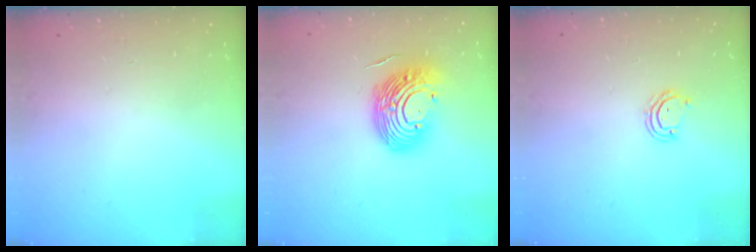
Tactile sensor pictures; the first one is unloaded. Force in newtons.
{"total": 14.4, "press": 14.2, "slide": 2.4}
{"total": 4.2, "press": 4.2, "slide": 0.4}